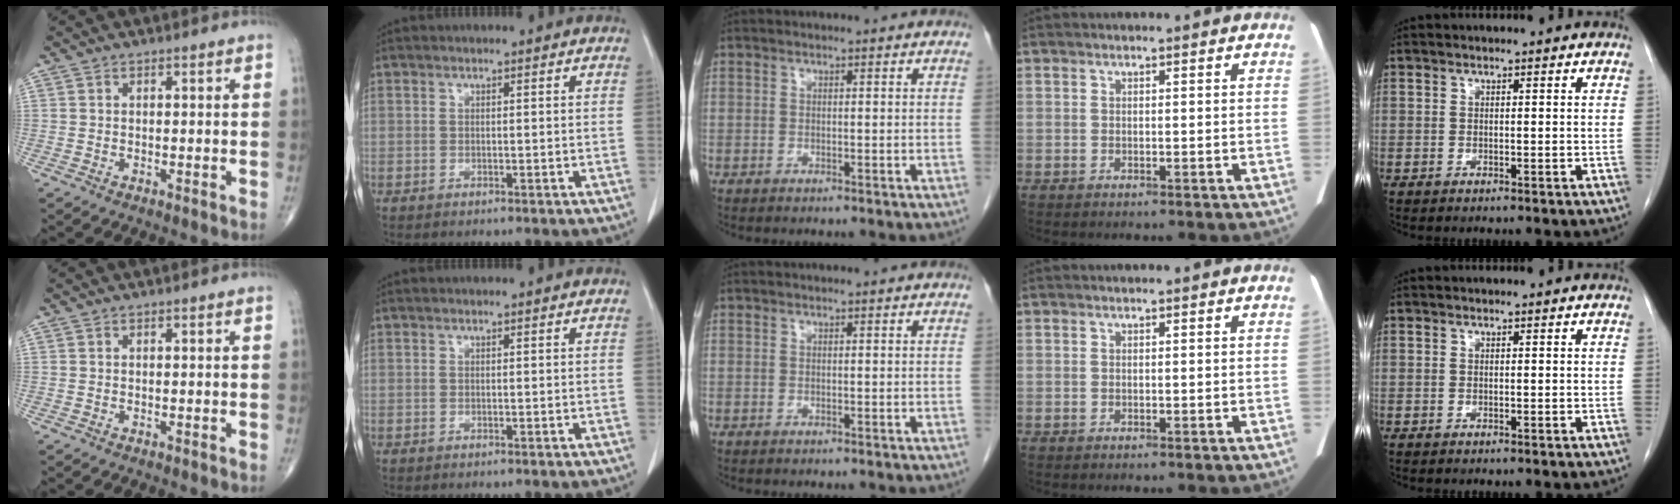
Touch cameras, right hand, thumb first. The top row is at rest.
{}